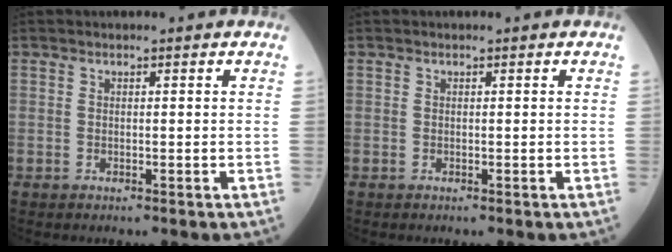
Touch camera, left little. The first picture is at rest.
{"total": 0.0}